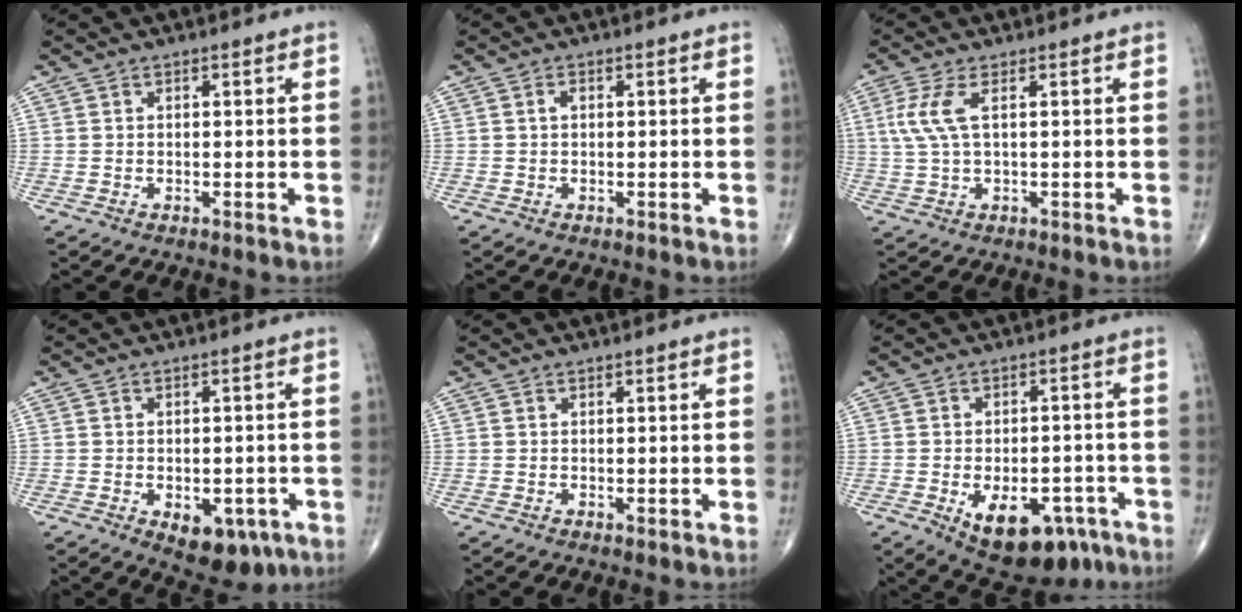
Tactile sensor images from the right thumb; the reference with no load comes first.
{"total": 0.9, "force": [0.1, 0.6, 0.7], "torque": [-0.011, 0.003, 0.000]}
{"total": 5.2, "force": [1.3, 1.5, 4.8], "torque": [-0.139, 0.010, 0.029]}
{"total": 9.1, "force": [-3.9, 5.3, 6.3], "torque": [-0.061, 0.009, -0.043]}
{"total": 0.0}
{"total": 14.3, "force": [-6.8, 8.0, 9.7], "torque": [-0.121, 0.025, -0.083]}